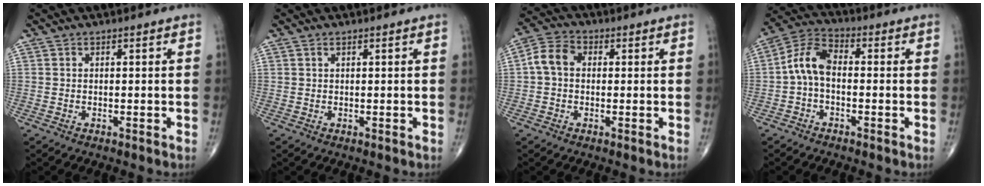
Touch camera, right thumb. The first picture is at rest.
{"total": 0.5, "force": [0.4, 0.2, 0.3], "torque": [-0.008, 0.002, 0.009]}
{"total": 6.0, "force": [0.4, 4.5, 3.9], "torque": [-0.071, 0.020, 0.000]}
{"total": 7.5, "force": [-0.7, 4.4, 6.1], "torque": [-0.113, 0.027, -0.028]}